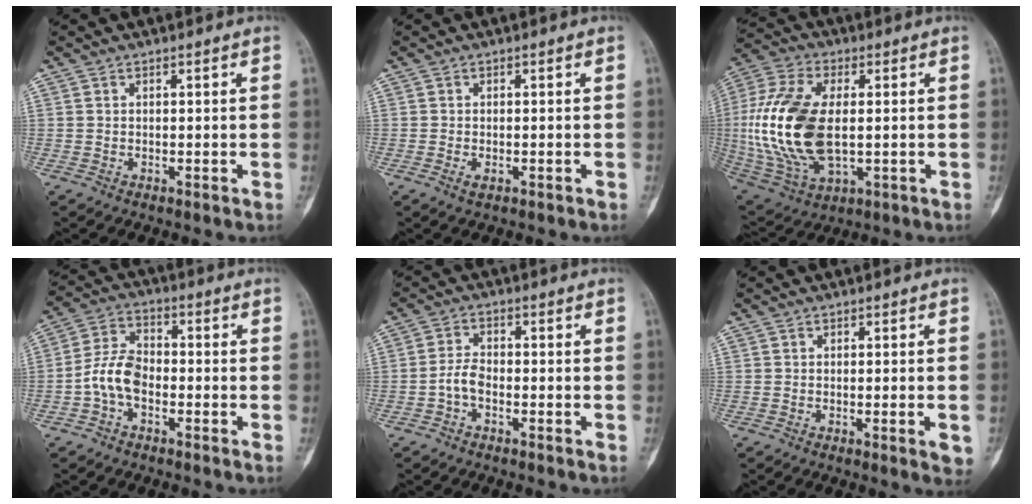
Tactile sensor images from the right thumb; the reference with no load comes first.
{"total": 1.3, "force": [-0.6, 0.6, 1.0], "torque": [-0.021, 0.000, -0.010]}
{"total": 21.4, "force": [-0.1, 11.4, 18.1], "torque": [-0.393, -0.012, 0.007]}
{"total": 7.6, "force": [-2.4, 4.7, 5.4], "torque": [-0.101, 0.030, -0.056]}
{"total": 3.2, "force": [-1.4, 1.6, 2.3], "torque": [-0.048, 0.017, -0.033]}
{"total": 3.3, "force": [-0.9, 0.6, 3.1], "torque": [-0.038, -0.004, -0.009]}